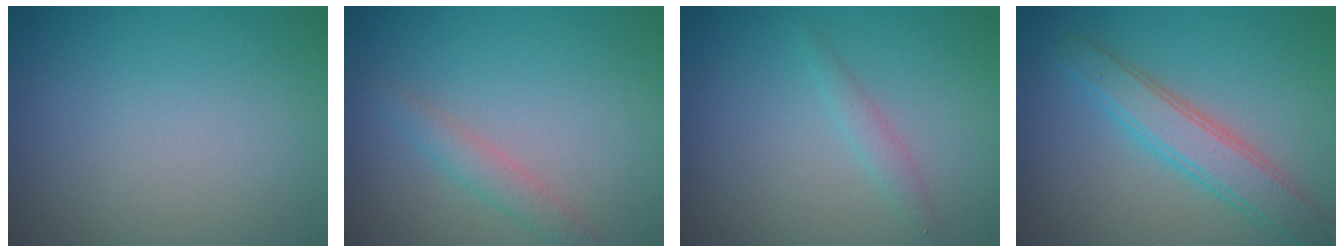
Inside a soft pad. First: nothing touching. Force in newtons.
{"total": 1.7, "press": 1.7, "slide": 0.0}
{"total": 1.5, "press": 1.5, "slide": 0.1}
{"total": 3.9, "press": 3.9, "slide": 0.1}